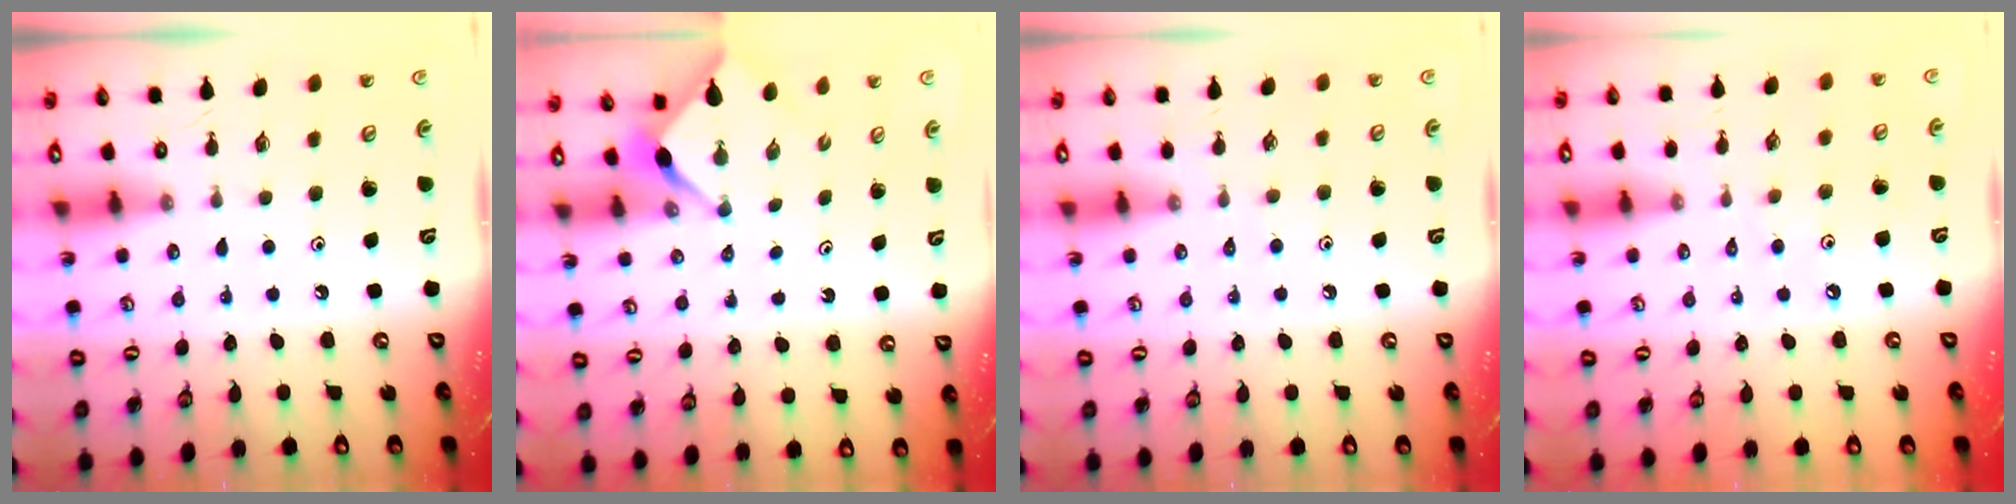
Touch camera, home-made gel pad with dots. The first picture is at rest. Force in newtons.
{"total": 2.6, "press": 2.5, "slide": 0.3}
{"total": 2.8, "press": 2.7, "slide": 0.5}
{"total": 2.6, "press": 2.6, "slide": 0.4}